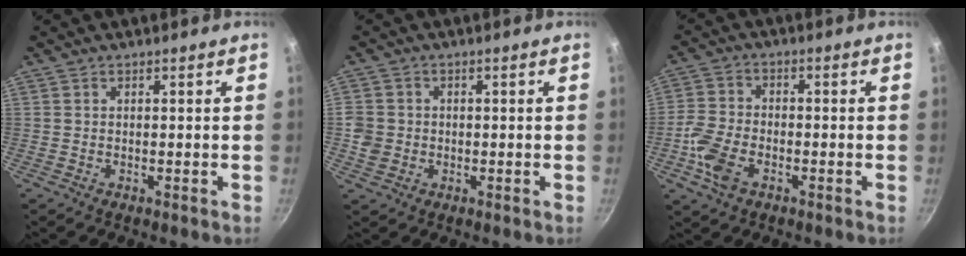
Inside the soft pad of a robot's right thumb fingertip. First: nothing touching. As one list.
[{"total": 4.3, "force": [-0.6, 3.8, 1.8], "torque": [-0.026, 0.006, -0.012]}, {"total": 8.0, "force": [-3.2, 4.8, 5.5], "torque": [-0.115, 0.017, -0.072]}]